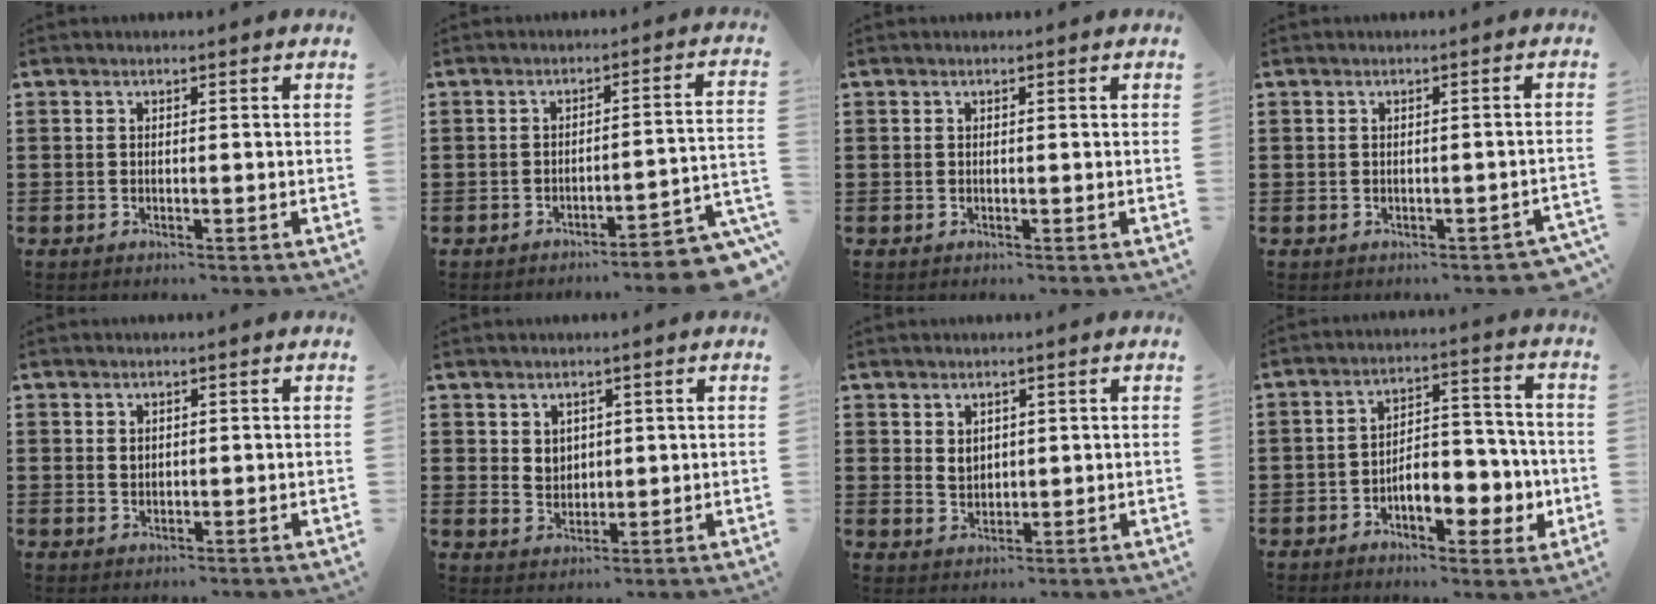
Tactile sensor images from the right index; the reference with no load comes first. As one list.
[{"total": 4.3, "force": [-4.0, 0.1, 1.7], "torque": [-0.030, -0.011, -0.081]}, {"total": 0.0}, {"total": 1.1, "force": [-0.9, 0.6, 0.1], "torque": [-0.006, 0.001, -0.019]}, {"total": 1.0, "force": [0.3, 0.7, 0.6], "torque": [-0.015, 0.001, 0.007]}, {"total": 2.6, "force": [1.5, 2.0, 0.6], "torque": [-0.021, 0.005, 0.030]}, {"total": 2.2, "force": [1.2, 1.6, 1.0], "torque": [-0.026, 0.003, 0.023]}, {"total": 7.9, "force": [-3.2, 4.3, 5.8], "torque": [-0.074, 0.006, -0.059]}]